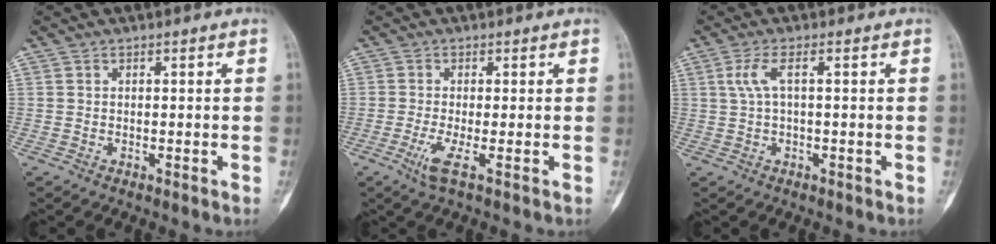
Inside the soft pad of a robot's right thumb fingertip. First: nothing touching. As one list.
[{"total": 3.2, "force": [-1.2, 0.1, 3.0], "torque": [-0.080, -0.012, -0.028]}, {"total": 3.3, "force": [0.6, 0.7, 3.2], "torque": [-0.083, 0.015, 0.016]}]